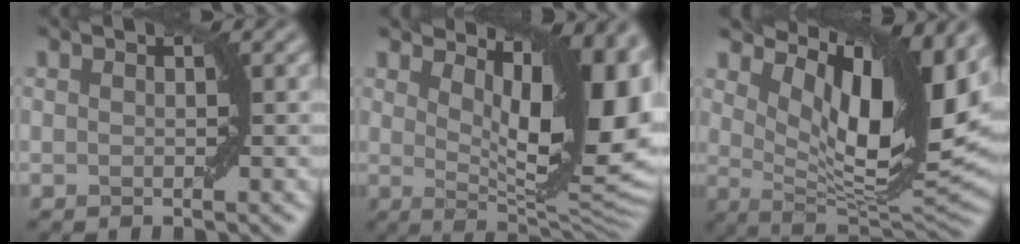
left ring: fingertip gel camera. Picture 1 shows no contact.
{"total": 12.9, "force": [4.2, 4.7, 11.3], "torque": [-0.133, -0.006, 0.074]}
{"total": 13.8, "force": [5.8, 4.9, 11.5], "torque": [-0.167, -0.001, 0.104]}